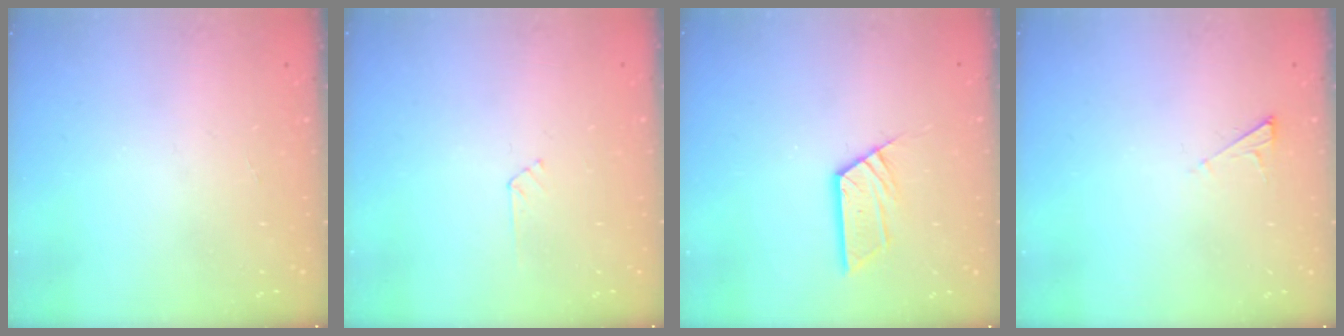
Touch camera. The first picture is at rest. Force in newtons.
{"total": 3.0, "press": 3.0, "slide": 0.3}
{"total": 8.4, "press": 8.3, "slide": 0.4}
{"total": 2.5, "press": 2.4, "slide": 0.3}